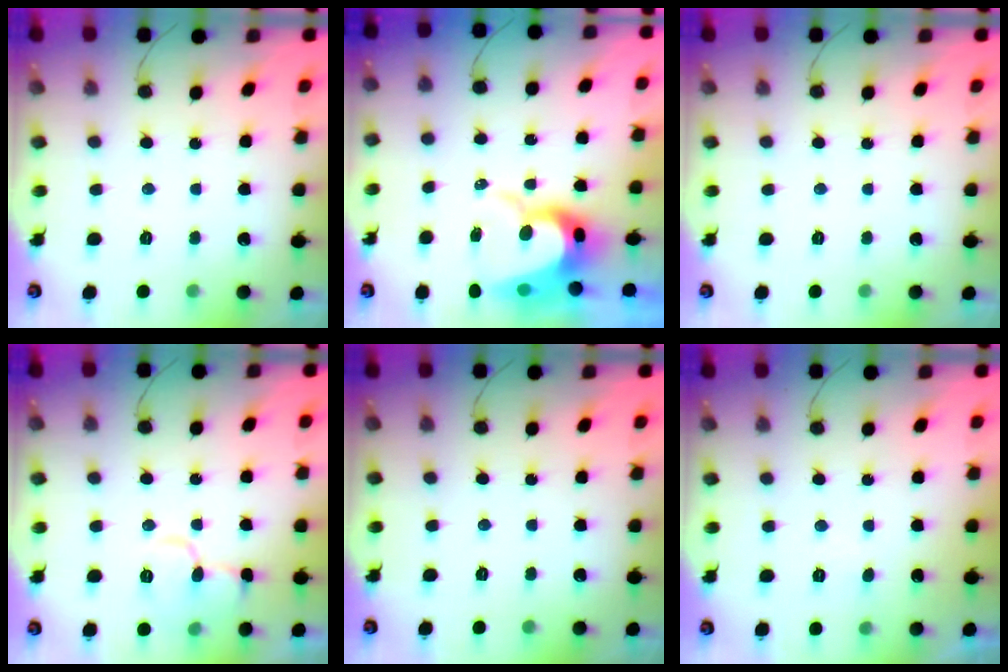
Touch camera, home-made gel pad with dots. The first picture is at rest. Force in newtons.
{"total": 11.1, "press": 11.0, "slide": 0.9}
{"total": 0.0}
{"total": 9.1, "press": 9.1, "slide": 0.8}
{"total": 0.0}
{"total": 2.3, "press": 2.3, "slide": 0.2}